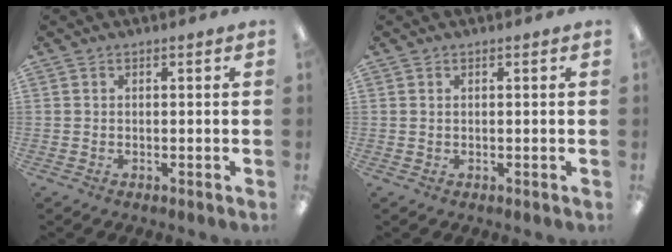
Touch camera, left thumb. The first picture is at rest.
{"total": 0.6, "force": [0.4, 0.3, 0.4], "torque": [-0.009, 0.002, 0.008]}